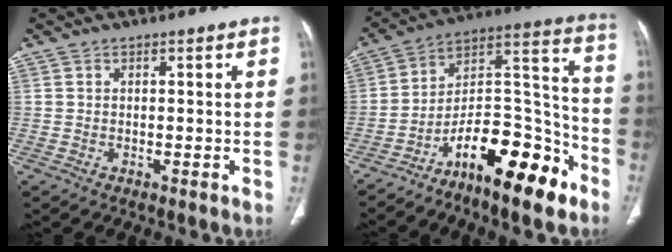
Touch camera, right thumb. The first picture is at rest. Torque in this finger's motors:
{"motor_torque": [3.64, 1.37, 1.33, -1.44, 0.14]}